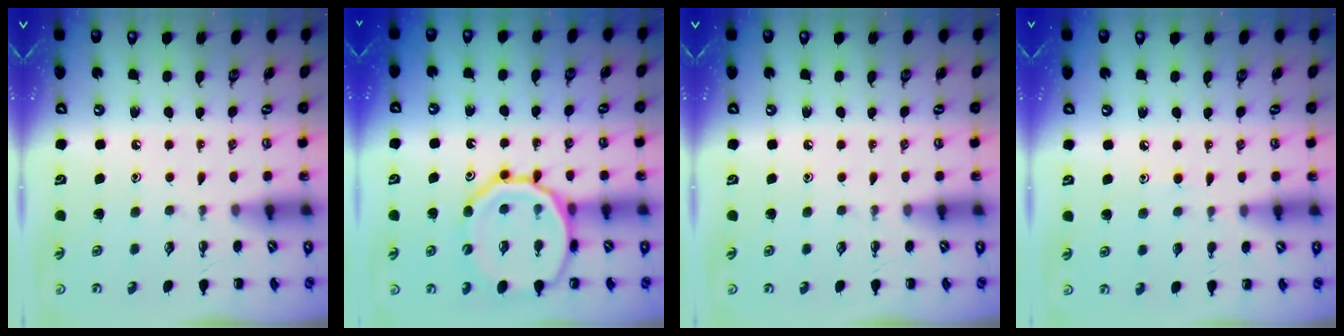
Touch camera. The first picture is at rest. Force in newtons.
{"total": 17.4, "press": 17.3, "slide": 2.5}
{"total": 0.0}
{"total": 4.3, "press": 4.0, "slide": 1.6}